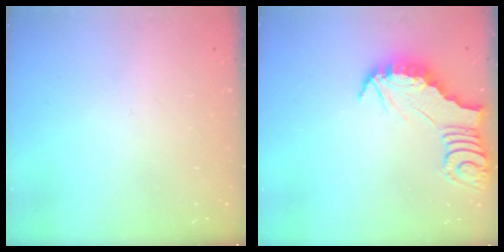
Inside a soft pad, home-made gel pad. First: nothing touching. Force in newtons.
{"total": 2.8, "press": 2.8, "slide": 0.2}